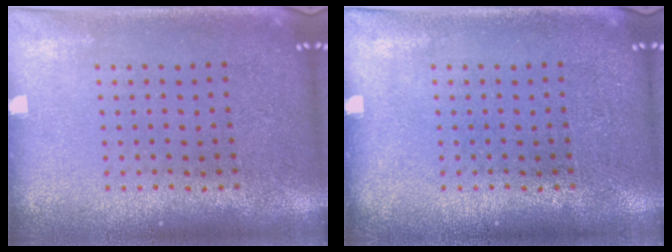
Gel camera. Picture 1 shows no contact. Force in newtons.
{"total": 0.0}